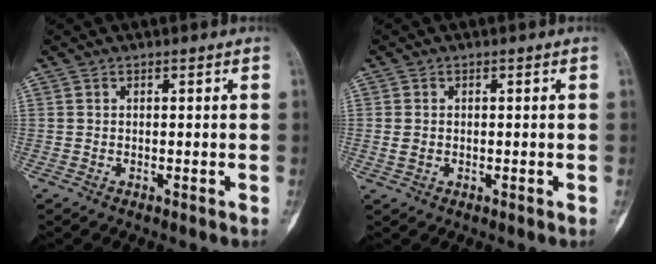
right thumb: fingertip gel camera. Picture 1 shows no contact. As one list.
[{"total": 2.0, "force": [-0.1, 1.6, 1.2], "torque": [-0.024, 0.005, 0.000]}]